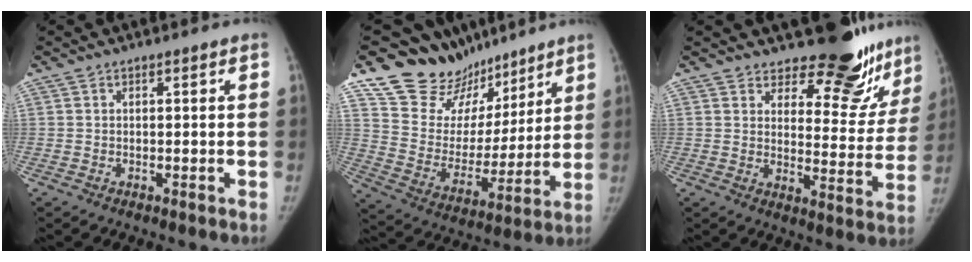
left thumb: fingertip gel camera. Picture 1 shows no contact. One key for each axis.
{"total": 18.0, "fx": 14.6, "fy": 9.9, "fz": 3.5, "tx": -0.007, "ty": -0.093, "tz": 0.251}
{"total": 17.4, "fx": 14.7, "fy": 6.6, "fz": 6.3, "tx": -0.023, "ty": -0.122, "tz": 0.176}